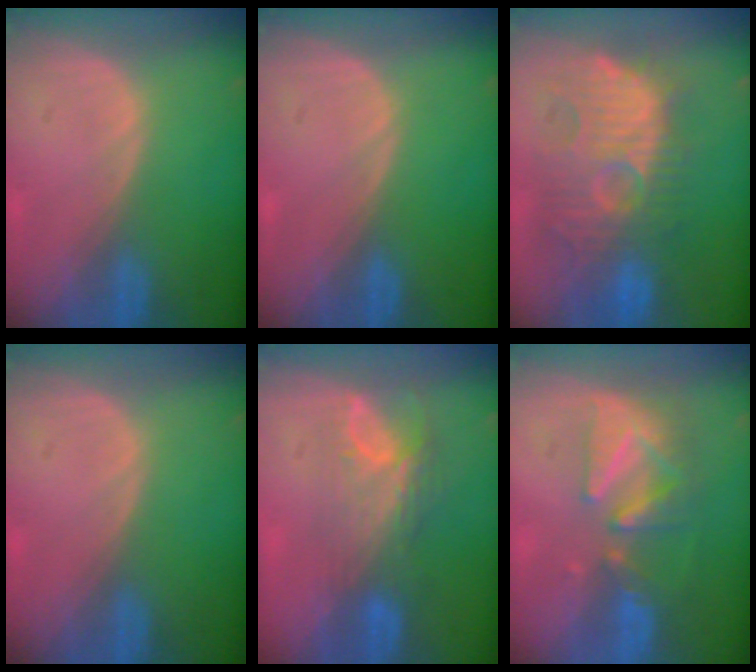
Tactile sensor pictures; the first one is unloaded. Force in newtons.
{"total": 0.0}
{"total": 11.7, "press": 11.5, "slide": 2.4}
{"total": 0.0}
{"total": 7.8, "press": 6.7, "slide": 4.1}
{"total": 8.4, "press": 7.8, "slide": 3.1}